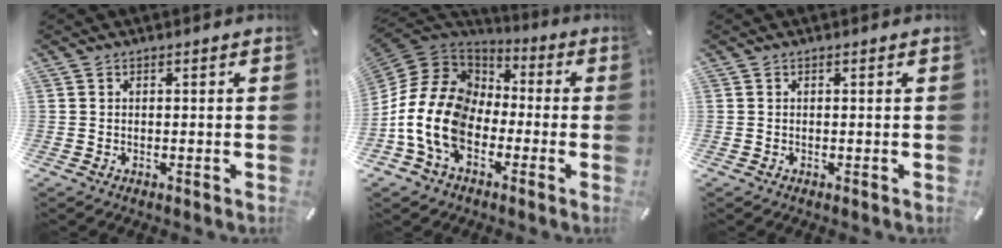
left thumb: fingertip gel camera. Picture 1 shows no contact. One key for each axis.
{"total": 15.1, "fx": -4.9, "fy": 11.8, "fz": 8.2, "tx": -0.206, "ty": 0.018, "tz": -0.095}
{"total": 0.0}